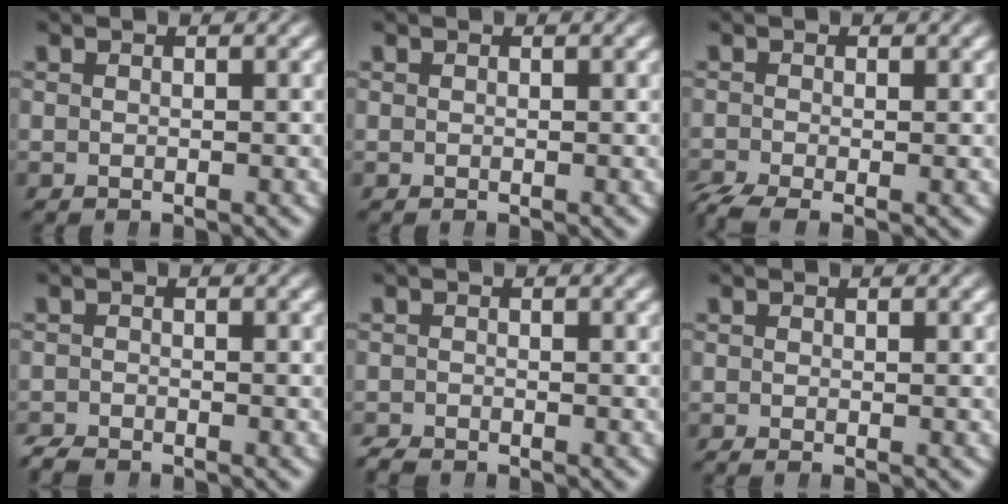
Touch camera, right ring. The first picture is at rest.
{"total": 0.0}
{"total": 2.8, "force": [-1.8, 1.5, 1.5], "torque": [-0.038, -0.021, -0.020]}
{"total": 1.8, "force": [-1.7, 0.5, 0.0], "torque": [0.001, -0.009, -0.029]}
{"total": 1.4, "force": [-1.3, 0.5, -0.1], "torque": [0.001, -0.008, -0.023]}
{"total": 0.7, "force": [-0.6, 0.2, 0.3], "torque": [-0.011, -0.011, -0.005]}